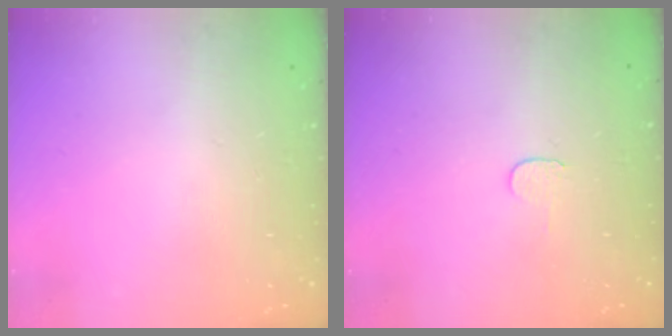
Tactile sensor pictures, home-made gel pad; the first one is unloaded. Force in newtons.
{"total": 3.8, "press": 3.8, "slide": 0.4}